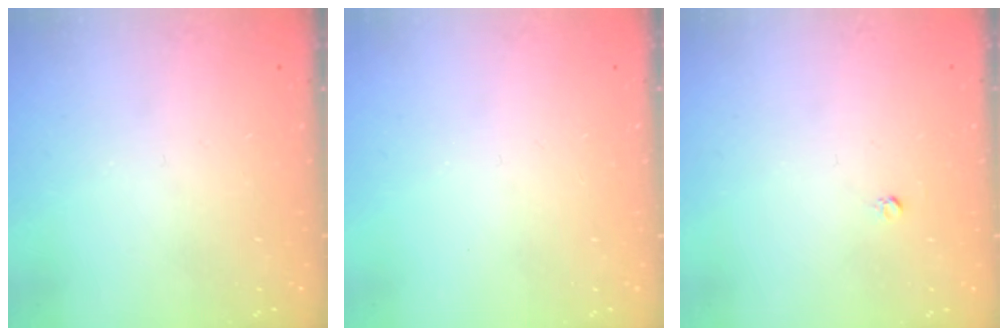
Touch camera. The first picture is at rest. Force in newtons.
{"total": 0.0}
{"total": 2.5, "press": 2.5, "slide": 0.2}